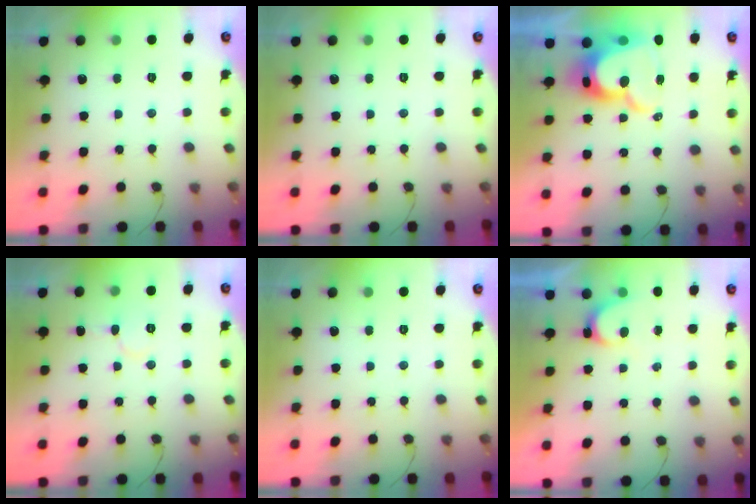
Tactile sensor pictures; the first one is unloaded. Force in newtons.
{"total": 0.0}
{"total": 15.6, "press": 15.5, "slide": 1.3}
{"total": 5.7, "press": 5.6, "slide": 0.6}
{"total": 0.0}
{"total": 4.9, "press": 4.9, "slide": 0.3}